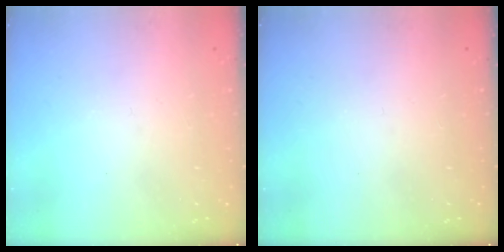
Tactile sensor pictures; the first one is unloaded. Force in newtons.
{"total": 0.0}